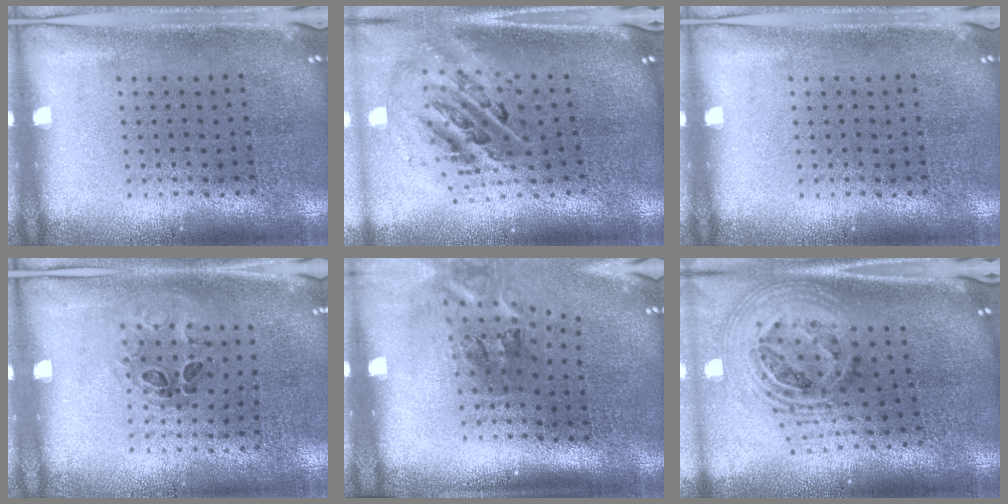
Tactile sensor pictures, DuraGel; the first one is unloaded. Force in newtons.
{"total": 1.9, "press": 1.4, "slide": 1.3}
{"total": 0.0}
{"total": 1.0, "press": 0.7, "slide": 0.6}
{"total": 2.3, "press": 1.4, "slide": 1.9}
{"total": 2.0, "press": 1.6, "slide": 1.3}